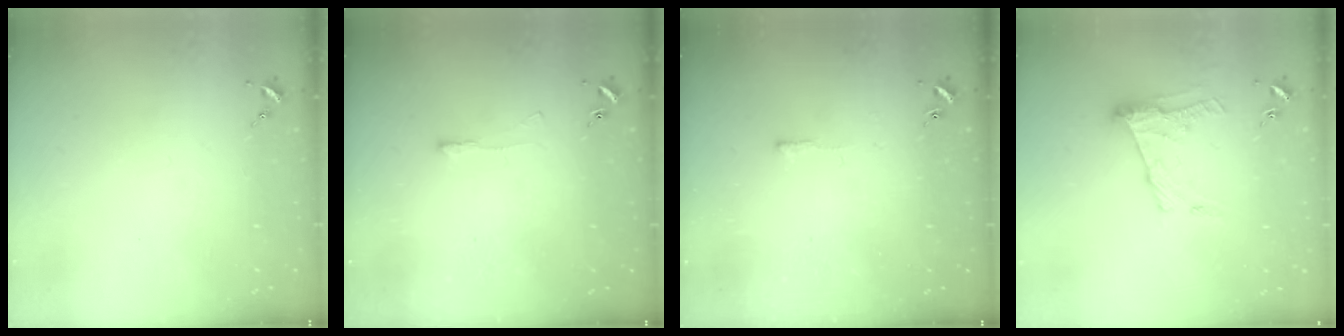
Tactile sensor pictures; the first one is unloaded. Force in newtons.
{"total": 3.9, "press": 3.8, "slide": 0.5}
{"total": 2.6, "press": 2.6, "slide": 0.4}
{"total": 12.2, "press": 12.2, "slide": 0.5}